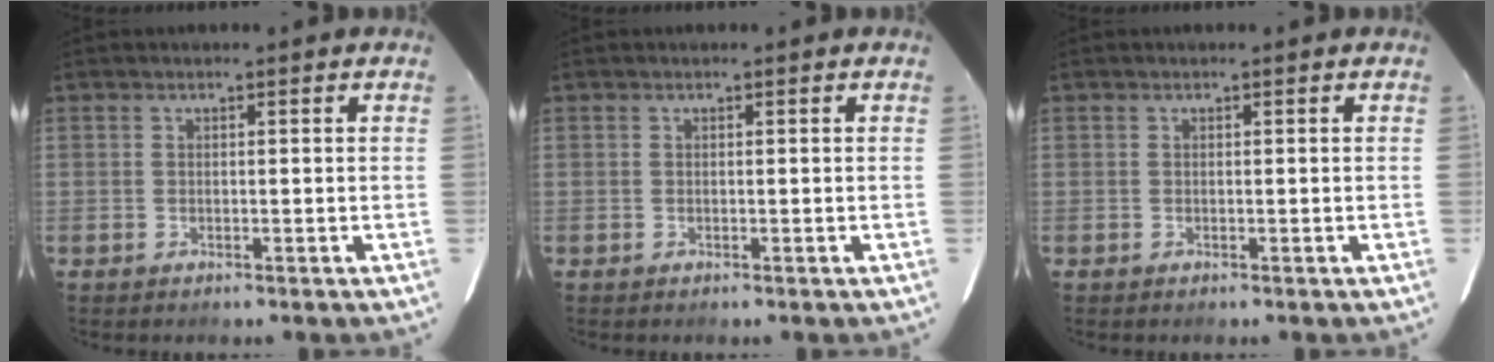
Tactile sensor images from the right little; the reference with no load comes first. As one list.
[{"total": 0.0}, {"total": 0.0}]